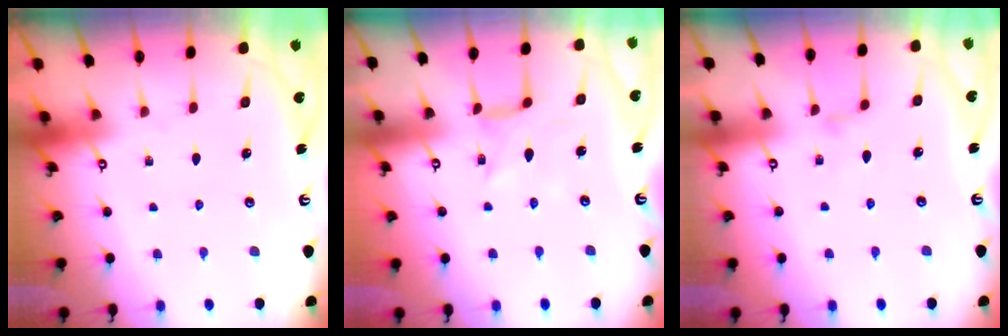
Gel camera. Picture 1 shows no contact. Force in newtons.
{"total": 2.2, "press": 2.2, "slide": 0.3}
{"total": 1.6, "press": 1.6, "slide": 0.3}